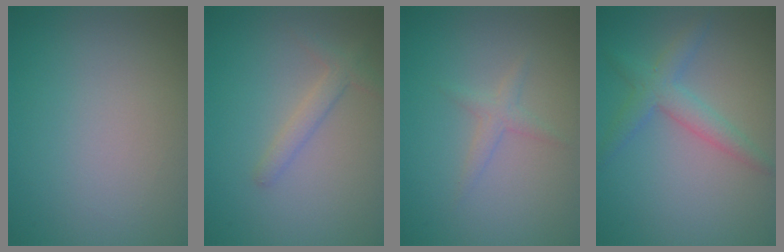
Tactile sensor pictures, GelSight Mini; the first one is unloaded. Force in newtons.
{"total": 1.8, "press": 1.8, "slide": 0.1}
{"total": 1.3, "press": 1.3, "slide": 0.1}
{"total": 2.1, "press": 2.1, "slide": 0.1}